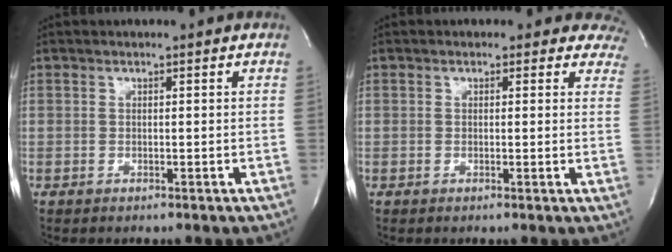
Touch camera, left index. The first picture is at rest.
{"total": 5.6, "force": [4.8, 3.0, 0.1], "torque": [0.041, -0.010, 0.014]}